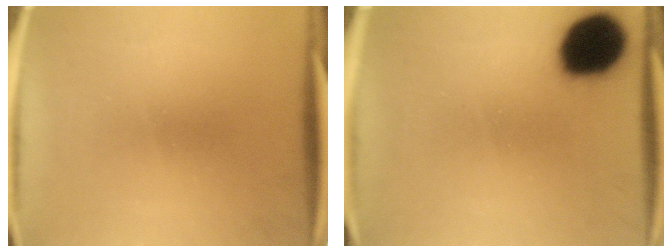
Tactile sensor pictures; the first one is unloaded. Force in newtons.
{"total": 17.1}